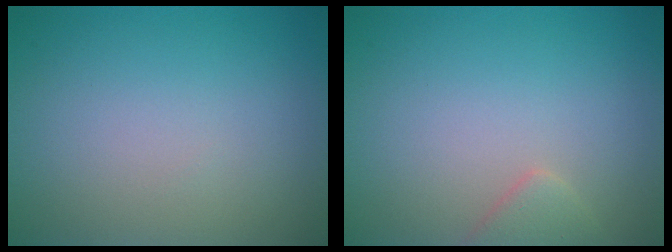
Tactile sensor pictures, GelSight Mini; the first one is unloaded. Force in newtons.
{"total": 1.6, "press": 1.6, "slide": 0.1}